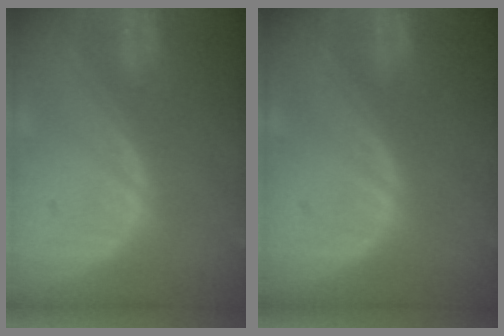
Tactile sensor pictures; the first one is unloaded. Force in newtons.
{"total": 0.0}